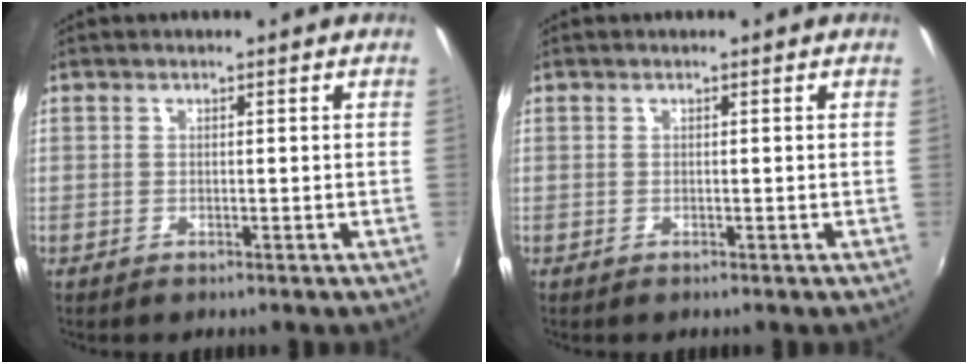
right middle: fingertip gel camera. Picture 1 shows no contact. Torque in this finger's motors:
{"motor_torque": [0.28, -0.22, 0.06, 0.02]}